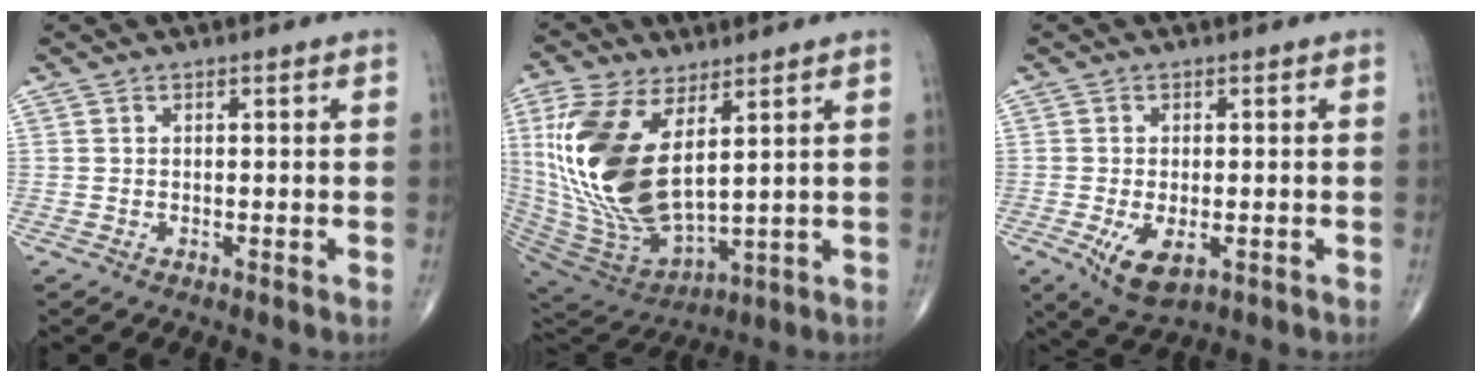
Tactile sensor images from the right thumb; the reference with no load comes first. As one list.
[{"total": 21.1, "force": [5.6, 10.4, 17.5], "torque": [-0.363, -0.037, 0.118]}, {"total": 6.6, "force": [-2.0, 3.1, 5.4], "torque": [-0.098, -0.013, -0.027]}]